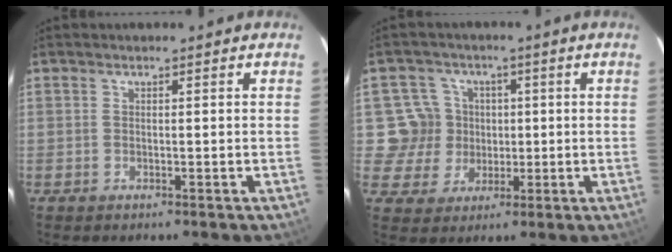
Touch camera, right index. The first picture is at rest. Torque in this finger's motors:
{"motor_torque": [-0.11, -0.01, -0.02, -0.04]}